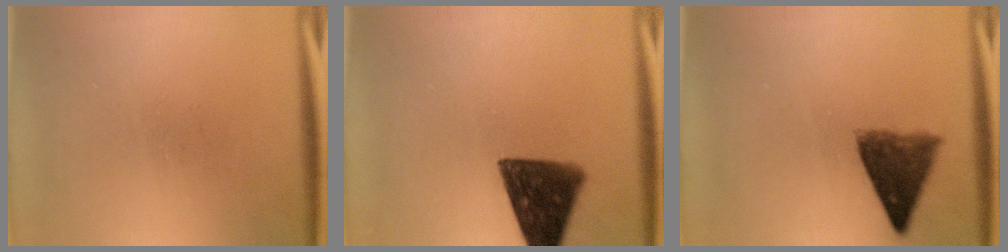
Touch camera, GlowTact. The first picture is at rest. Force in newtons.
{"total": 12.2}
{"total": 7.3}